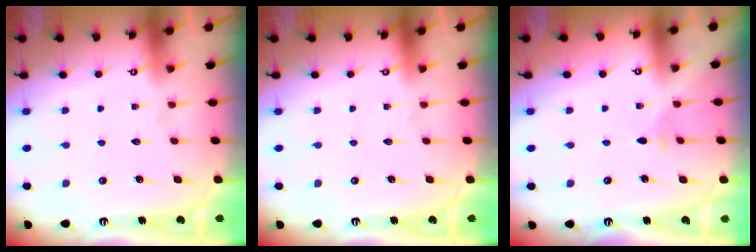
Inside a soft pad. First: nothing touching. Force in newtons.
{"total": 0.0}
{"total": 2.0, "press": 1.9, "slide": 0.5}